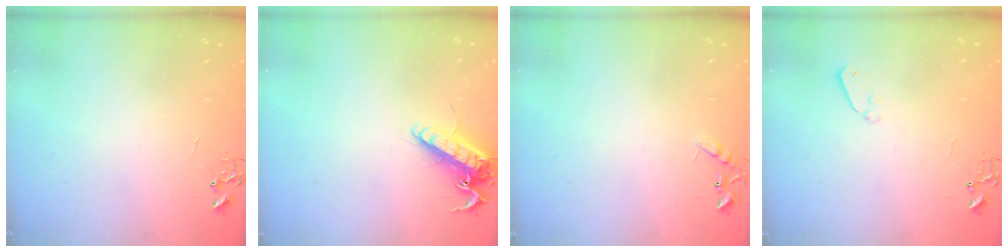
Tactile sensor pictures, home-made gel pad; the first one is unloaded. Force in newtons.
{"total": 12.8, "press": 12.6, "slide": 2.4}
{"total": 7.6, "press": 7.6, "slide": 0.7}
{"total": 4.2, "press": 4.2, "slide": 0.7}